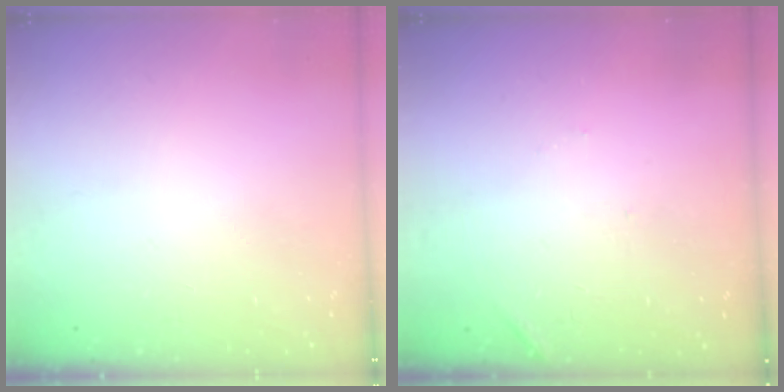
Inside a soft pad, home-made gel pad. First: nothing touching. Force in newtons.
{"total": 5.7, "press": 5.7, "slide": 0.1}